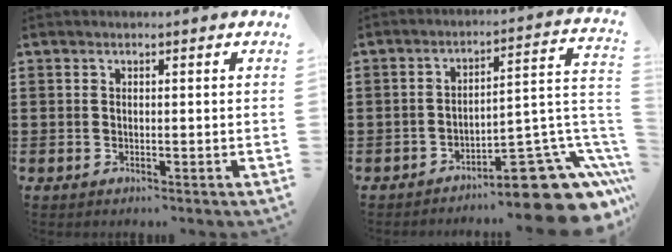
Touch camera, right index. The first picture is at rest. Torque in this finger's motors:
{"motor_torque": [0.12, 0.13, -0.38, -0.21]}